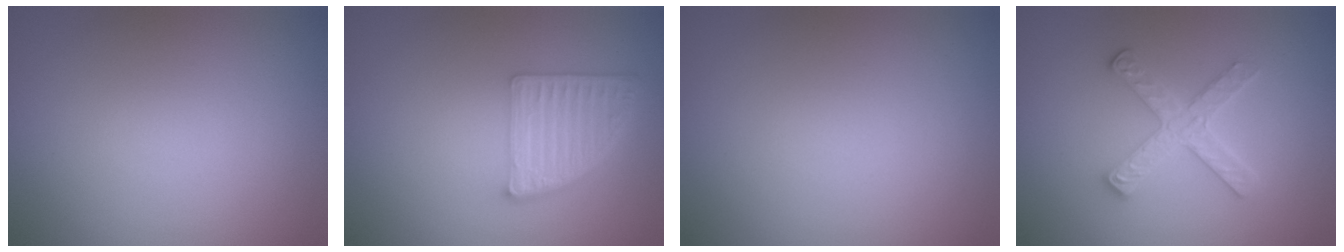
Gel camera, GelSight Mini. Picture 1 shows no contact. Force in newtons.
{"total": 5.1, "press": 3.7, "slide": 3.5}
{"total": 0.0}
{"total": 2.9, "press": 2.9, "slide": 0.5}